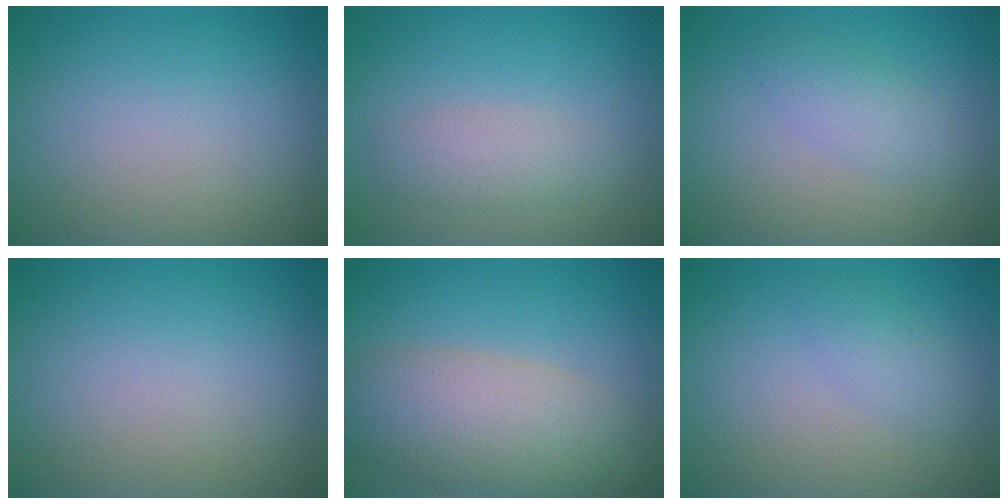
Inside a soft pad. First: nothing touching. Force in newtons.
{"total": 2.3, "press": 2.3, "slide": 0.1}
{"total": 2.1, "press": 2.1, "slide": 0.1}
{"total": 0.0}
{"total": 6.9, "press": 6.9, "slide": 0.3}
{"total": 0.7, "press": 0.7, "slide": 0.1}